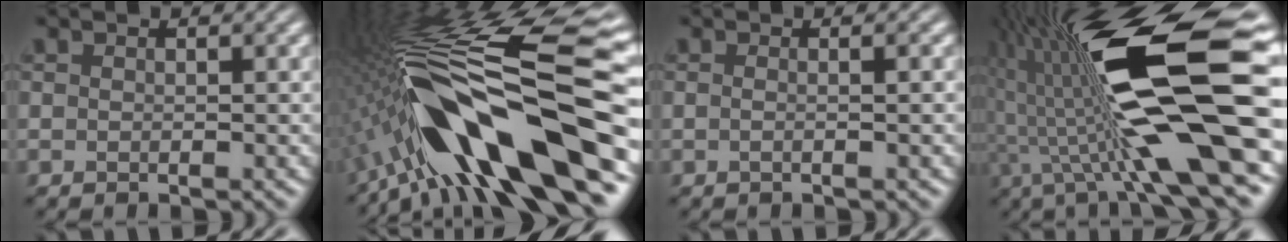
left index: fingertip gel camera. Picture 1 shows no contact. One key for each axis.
{"total": 17.1, "fx": -5.4, "fy": 3.9, "fz": 15.7, "tx": -0.268, "ty": 0.024, "tz": -0.090}
{"total": 2.0, "fx": 0.3, "fy": 1.0, "fz": 1.7, "tx": -0.004, "ty": -0.005, "tz": -0.021}
{"total": 16.6, "fx": 0.2, "fy": 3.8, "fz": 16.2, "tx": -0.274, "ty": 0.017, "tz": -0.004}